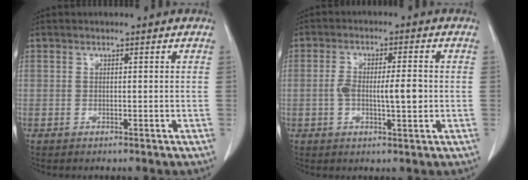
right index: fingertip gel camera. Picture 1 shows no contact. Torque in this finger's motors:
{"motor_torque": [0.17, 0.15, 0.17, 0.06]}